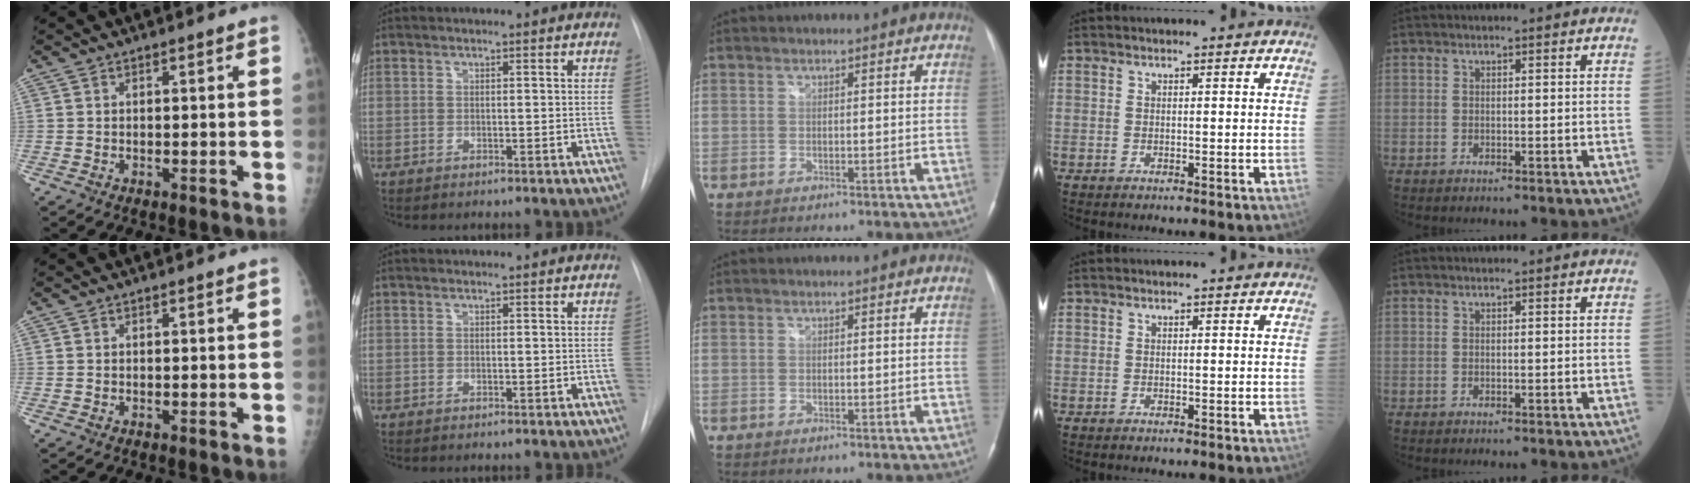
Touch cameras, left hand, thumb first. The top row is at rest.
{}